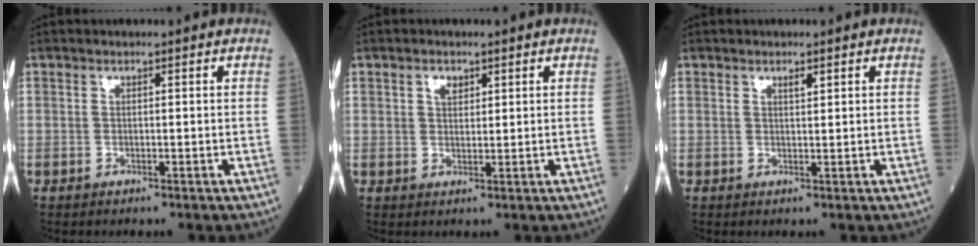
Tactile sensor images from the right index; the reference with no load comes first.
{"total": 2.0, "force": [1.1, 1.2, 1.2], "torque": [-0.021, 0.002, 0.019]}
{"total": 1.0, "force": [0.7, 0.2, 0.7], "torque": [-0.016, -0.002, 0.012]}